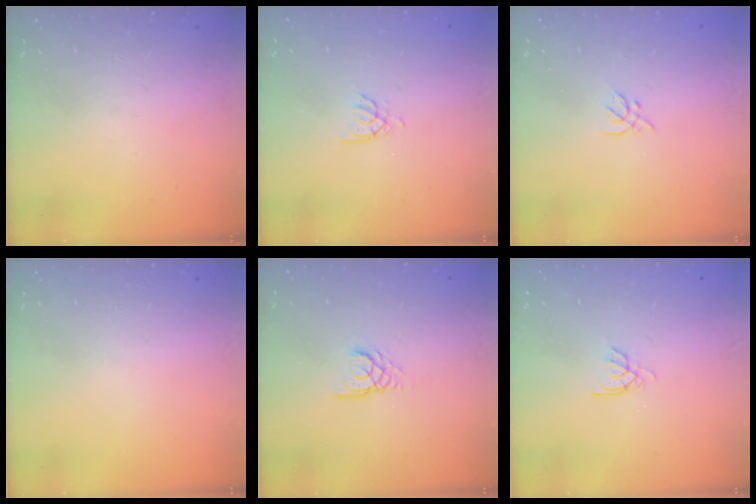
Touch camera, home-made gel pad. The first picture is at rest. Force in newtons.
{"total": 2.4, "press": 2.3, "slide": 0.4}
{"total": 2.0, "press": 1.9, "slide": 0.7}
{"total": 0.0}
{"total": 2.9, "press": 2.9, "slide": 0.1}
{"total": 2.0, "press": 1.9, "slide": 0.4}